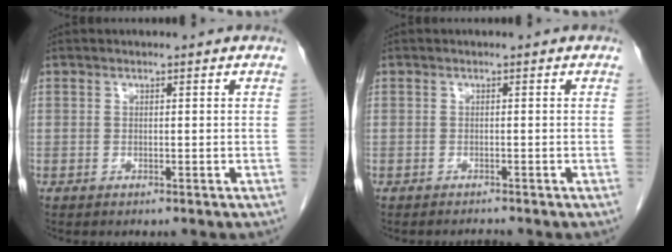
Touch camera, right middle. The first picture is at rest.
{"total": 0.7, "force": [-0.7, -0.1, -0.1], "torque": [-0.002, -0.005, -0.008]}